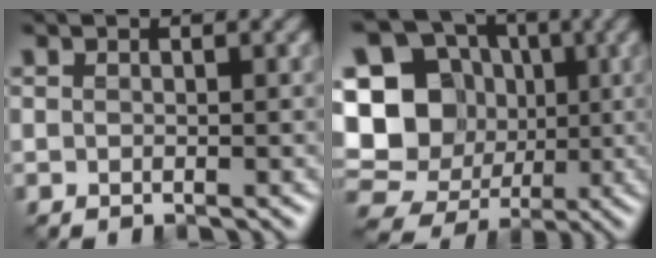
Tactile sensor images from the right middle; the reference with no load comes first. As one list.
[{"total": 17.5, "force": [0.0, 16.2, 6.7], "torque": [-0.166, 0.018, -0.024]}]